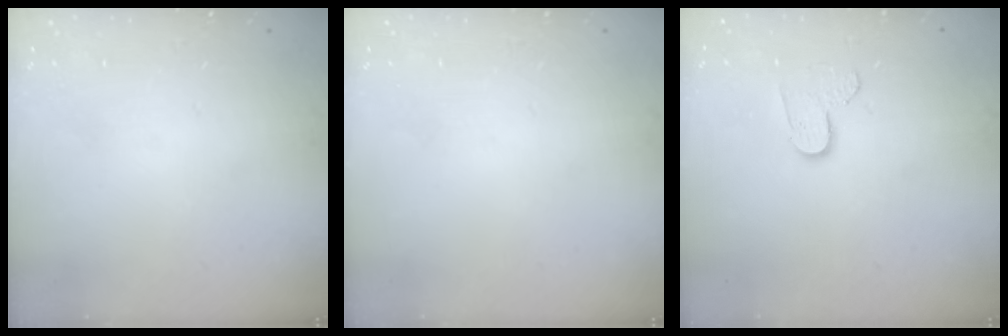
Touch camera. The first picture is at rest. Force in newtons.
{"total": 0.0}
{"total": 6.3, "press": 6.3, "slide": 0.5}